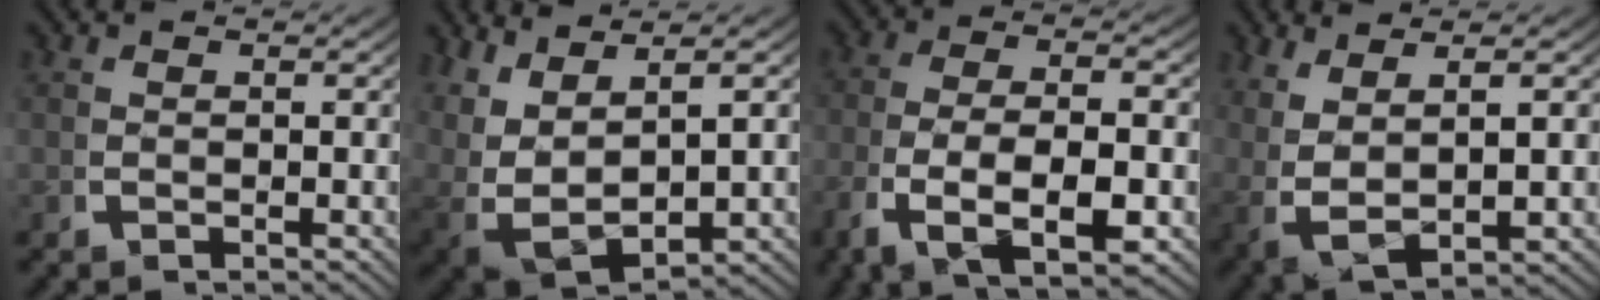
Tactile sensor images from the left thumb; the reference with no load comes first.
{"total": 9.6, "force": [-1.0, 7.0, 6.5], "torque": [-0.176, -0.052, 0.008]}
{"total": 8.9, "force": [-2.3, 4.3, 7.5], "torque": [-0.163, -0.033, -0.023]}
{"total": 6.8, "force": [-0.3, 4.2, 5.3], "torque": [-0.133, -0.029, 0.016]}